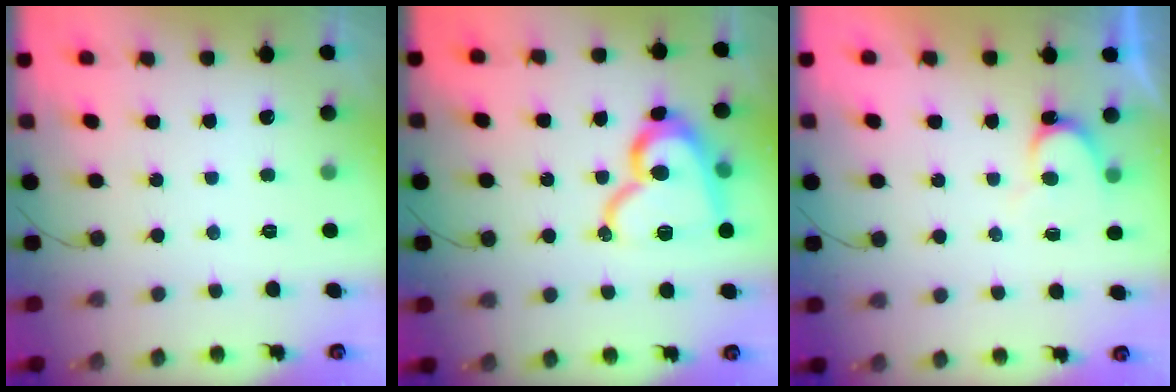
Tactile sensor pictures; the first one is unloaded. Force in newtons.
{"total": 16.5, "press": 16.5, "slide": 1.4}
{"total": 5.8, "press": 5.8, "slide": 0.4}